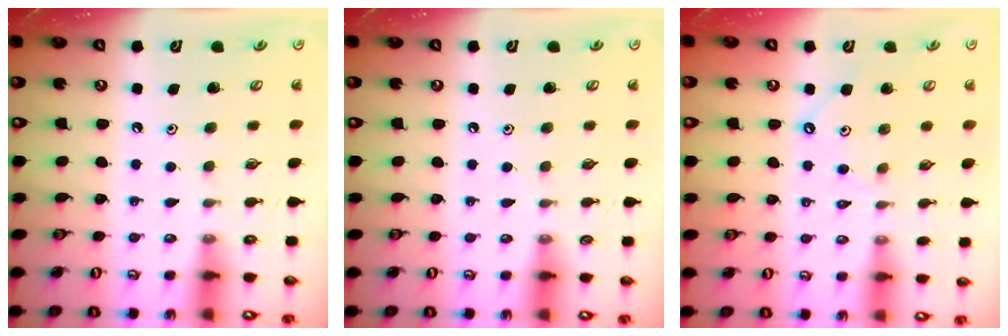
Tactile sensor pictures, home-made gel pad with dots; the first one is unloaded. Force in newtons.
{"total": 2.3, "press": 2.3, "slide": 0.4}
{"total": 1.8, "press": 1.8, "slide": 0.3}